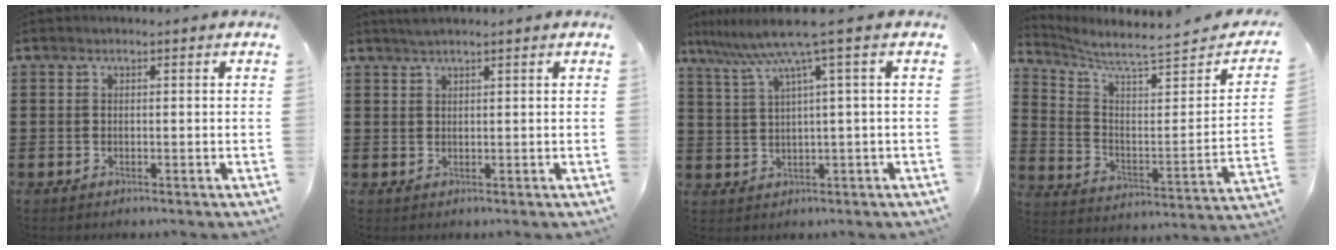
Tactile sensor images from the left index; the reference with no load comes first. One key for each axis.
{"total": 1.6, "fx": 1.3, "fy": 0.0, "fz": 0.8, "tx": -0.018, "ty": -0.001, "tz": 0.025}
{"total": 7.2, "fx": 3.2, "fy": -0.6, "fz": 6.4, "tx": -0.141, "ty": -0.019, "tz": 0.049}
{"total": 5.7, "fx": 5.0, "fy": 0.3, "fz": 2.7, "tx": -0.079, "ty": -0.046, "tz": 0.079}